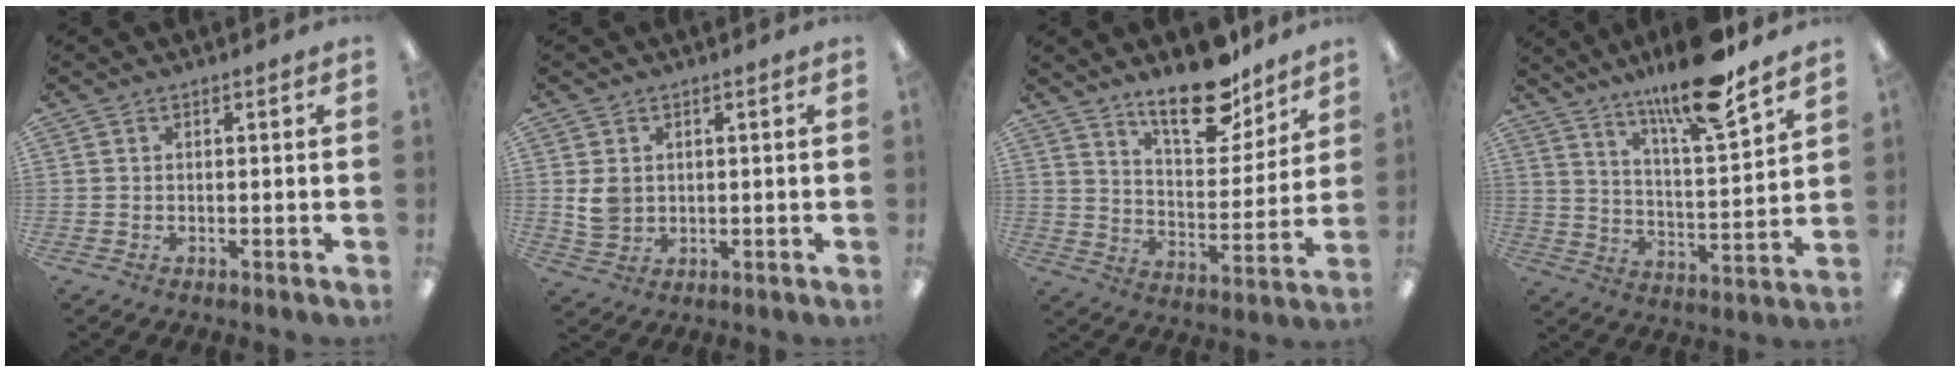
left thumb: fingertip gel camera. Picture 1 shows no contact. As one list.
[{"total": 4.5, "force": [1.0, 3.8, 2.3], "torque": [-0.037, 0.003, 0.022]}, {"total": 16.2, "force": [12.6, 6.1, 8.2], "torque": [-0.117, -0.081, 0.218]}, {"total": 15.6, "force": [12.5, 2.5, 9.0], "torque": [-0.154, -0.081, 0.205]}]